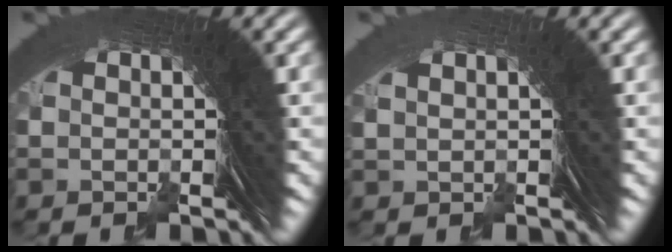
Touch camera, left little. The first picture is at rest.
{"total": 0.7, "force": [0.2, -0.4, -0.6], "torque": [0.015, 0.001, 0.011]}